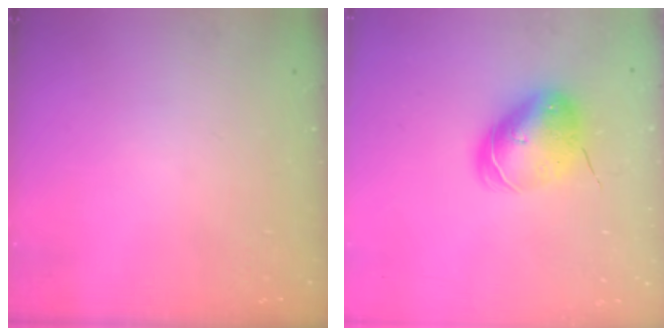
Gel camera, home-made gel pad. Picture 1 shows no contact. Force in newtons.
{"total": 8.1, "press": 8.0, "slide": 1.5}